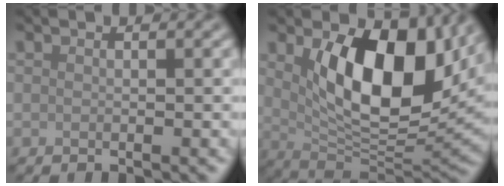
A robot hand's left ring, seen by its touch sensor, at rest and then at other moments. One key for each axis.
{"total": 11.3, "fx": 2.8, "fy": 5.7, "fz": 9.4, "tx": -0.138, "ty": -0.018, "tz": 0.051}